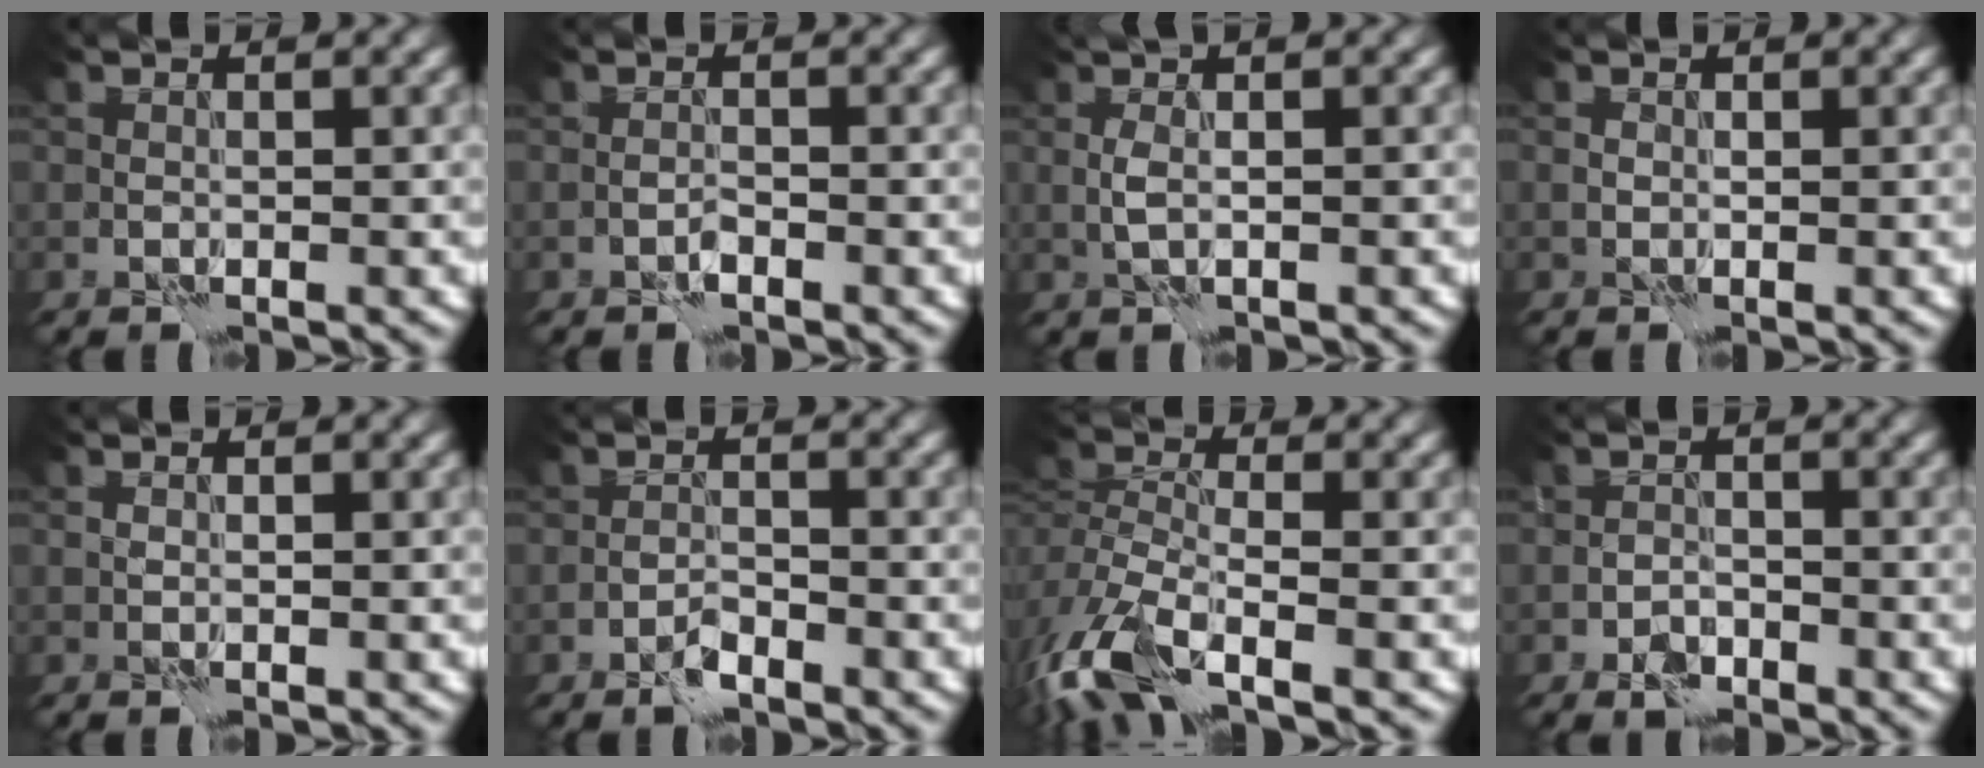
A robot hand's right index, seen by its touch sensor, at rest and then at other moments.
{"total": 1.0, "force": [-0.7, 0.3, 0.5], "torque": [-0.011, 0.003, -0.015]}
{"total": 1.8, "force": [0.6, 0.1, 1.7], "torque": [-0.038, 0.007, 0.004]}
{"total": 0.0}
{"total": 0.0}
{"total": 1.7, "force": [-1.4, 0.5, 0.9], "torque": [-0.018, 0.003, -0.030]}
{"total": 8.8, "force": [-5.0, 3.7, 6.3], "torque": [-0.152, -0.021, -0.104]}
{"total": 2.2, "force": [-1.5, 1.2, 1.0], "torque": [-0.017, 0.002, -0.030]}